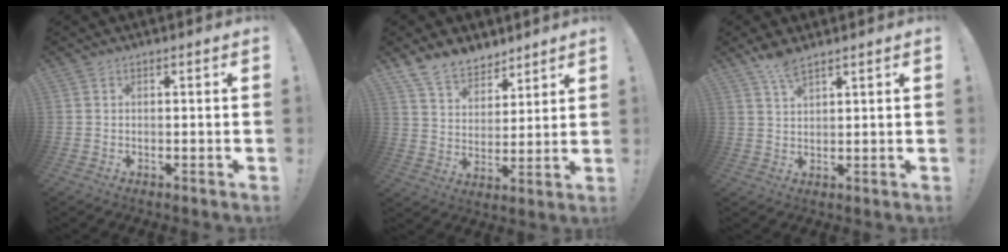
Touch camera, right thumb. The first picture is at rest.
{"total": 11.3, "force": [9.0, 6.2, 3.0], "torque": [-0.063, -0.065, 0.178]}
{"total": 5.2, "force": [4.0, 1.4, 3.0], "torque": [-0.052, -0.021, 0.071]}